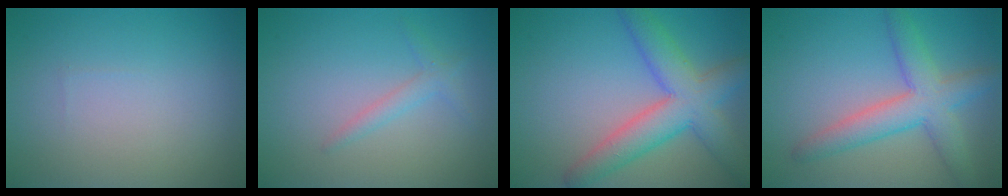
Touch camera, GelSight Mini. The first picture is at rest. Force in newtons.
{"total": 1.5, "press": 1.5, "slide": 0.1}
{"total": 6.7, "press": 6.7, "slide": 0.1}
{"total": 5.2, "press": 5.2, "slide": 0.2}